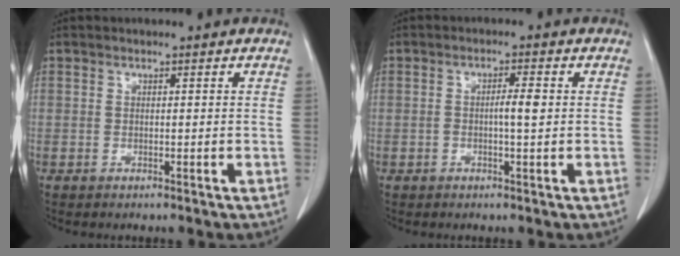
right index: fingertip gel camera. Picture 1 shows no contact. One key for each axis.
{"total": 2.7, "fx": -0.1, "fy": 0.2, "fz": 2.7, "tx": -0.049, "ty": 0.002, "tz": -0.002}